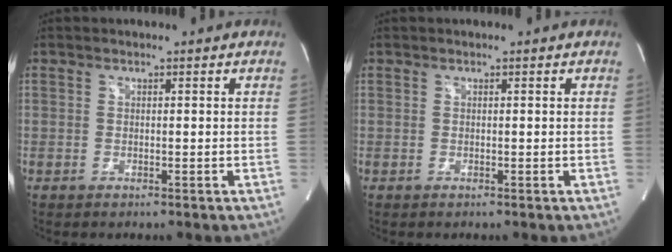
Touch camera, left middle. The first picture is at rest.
{"total": 0.0}